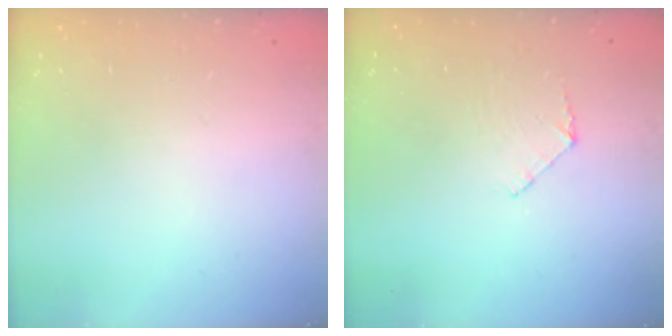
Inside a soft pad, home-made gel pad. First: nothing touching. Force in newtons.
{"total": 5.2, "press": 5.2, "slide": 0.4}